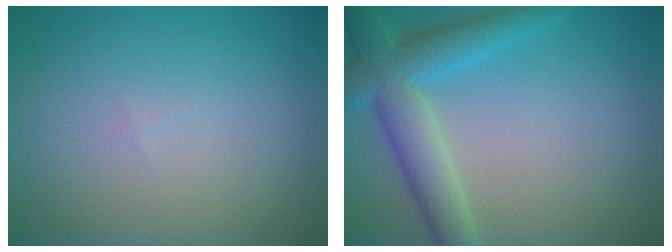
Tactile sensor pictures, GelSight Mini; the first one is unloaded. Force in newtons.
{"total": 5.7, "press": 5.7, "slide": 0.1}